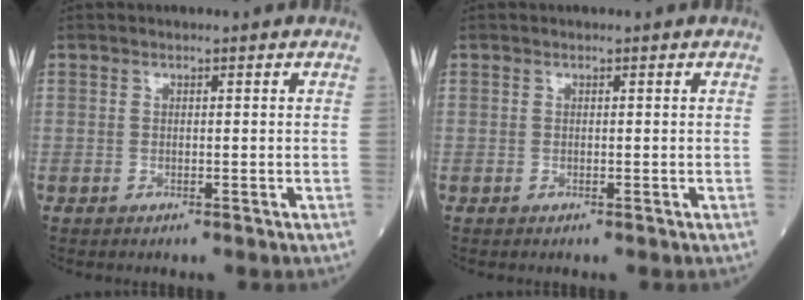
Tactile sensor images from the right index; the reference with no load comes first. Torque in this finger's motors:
{"motor_torque": [0.04, -0.01, 0.00, -0.01]}